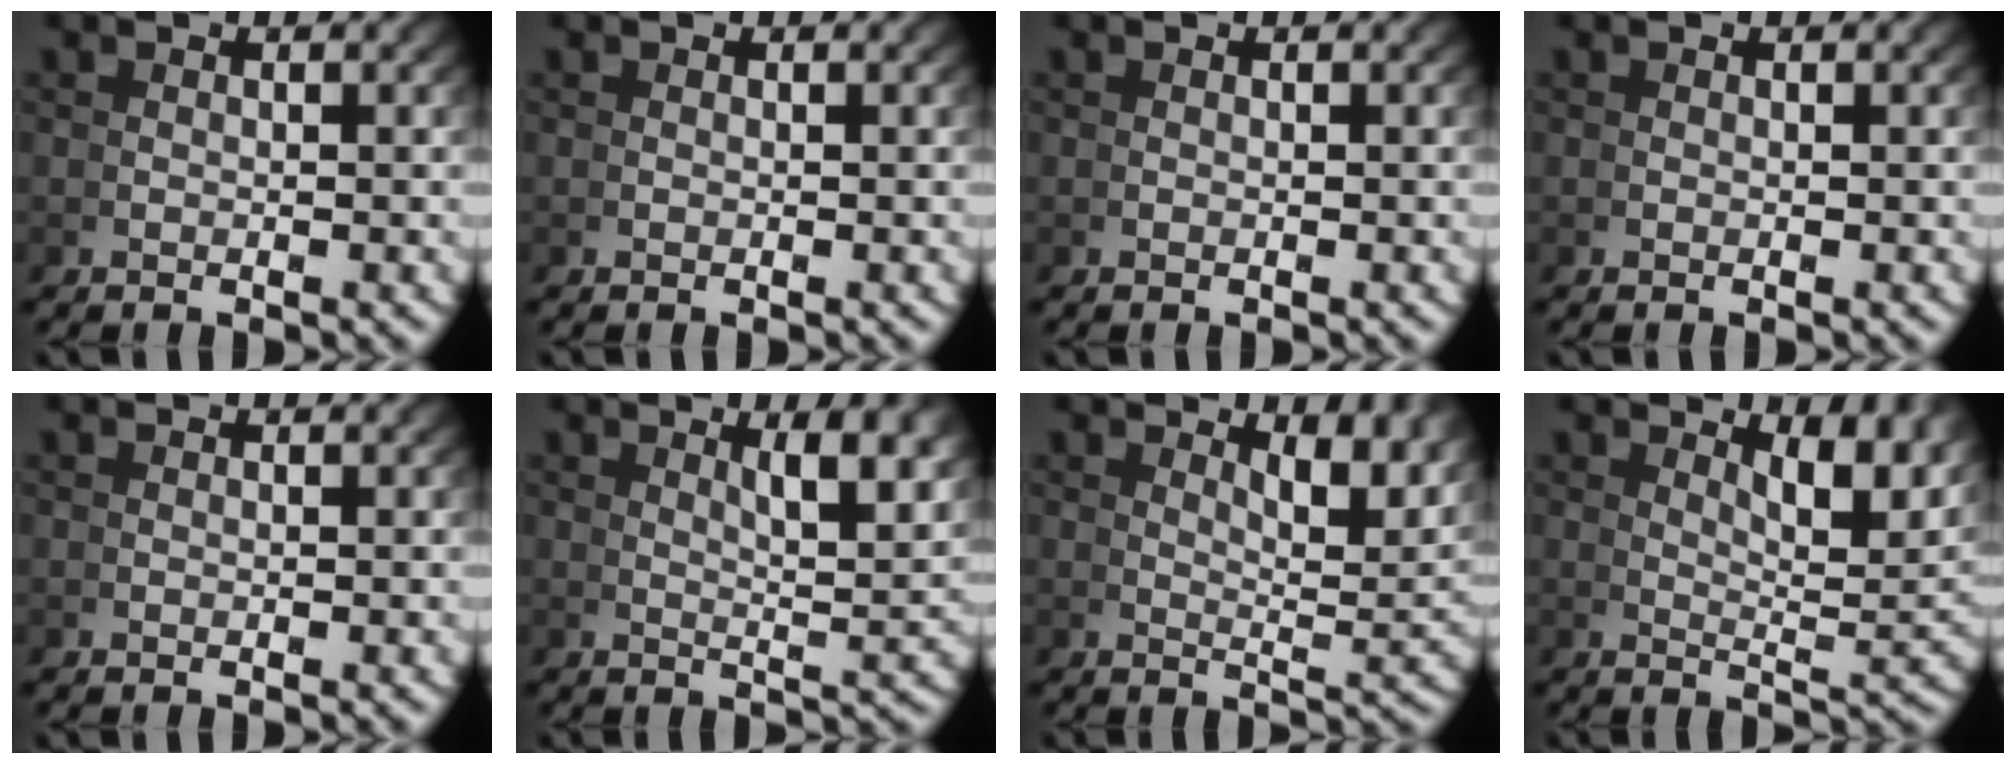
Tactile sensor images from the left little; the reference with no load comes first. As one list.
[{"total": 0.0}, {"total": 0.0}, {"total": 0.0}, {"total": 0.0}, {"total": 4.2, "force": [2.4, -0.1, 3.4], "torque": [-0.044, -0.008, 0.045]}, {"total": 4.7, "force": [3.3, 0.3, 3.3], "torque": [-0.038, -0.010, 0.057]}, {"total": 5.2, "force": [3.5, 0.5, 3.9], "torque": [-0.046, -0.010, 0.059]}]